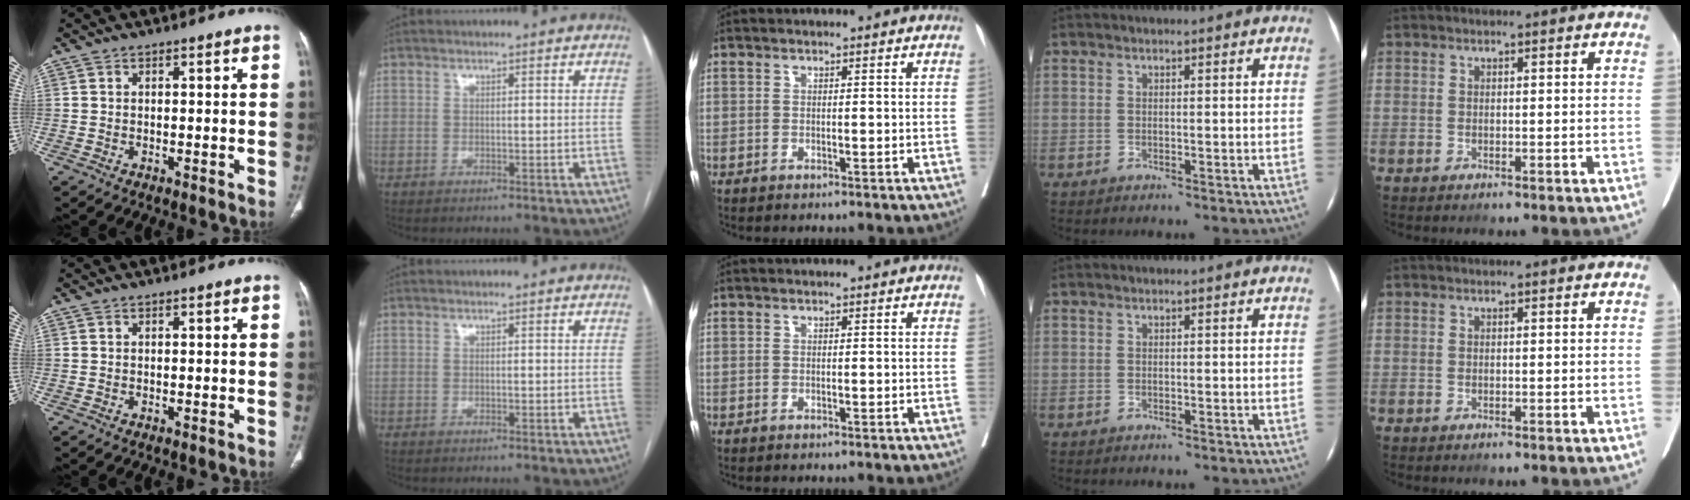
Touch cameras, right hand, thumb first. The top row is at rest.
{}